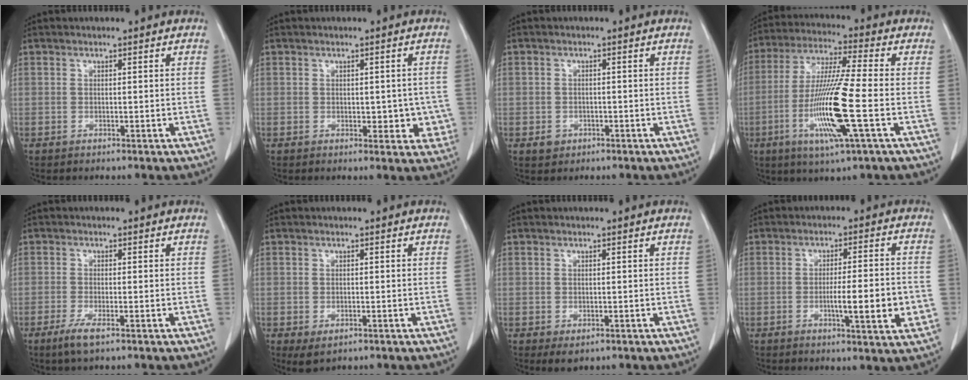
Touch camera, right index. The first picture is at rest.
{"total": 4.5, "force": [-0.5, 2.7, 3.5], "torque": [-0.024, 0.007, 0.001]}
{"total": 2.1, "force": [-0.9, 1.9, 0.3], "torque": [-0.001, 0.008, -0.007]}
{"total": 14.4, "force": [-3.9, -0.2, 13.9], "torque": [-0.284, -0.019, -0.079]}
{"total": 3.0, "force": [-1.8, 0.3, 2.4], "torque": [-0.051, -0.008, -0.035]}
{"total": 2.7, "force": [-1.3, 1.3, 2.0], "torque": [-0.038, -0.006, -0.010]}
{"total": 1.8, "force": [-0.7, 1.2, 1.1], "torque": [-0.010, -0.001, -0.002]}
{"total": 9.0, "force": [-2.1, 0.7, 8.7], "torque": [-0.126, -0.006, -0.030]}